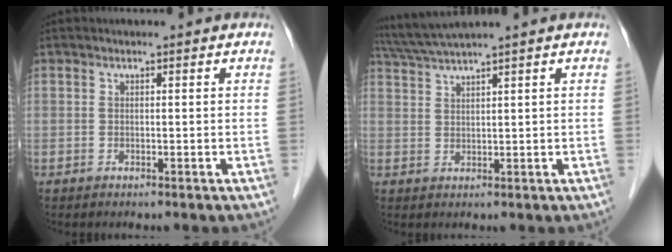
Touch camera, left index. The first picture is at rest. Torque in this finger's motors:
{"motor_torque": [0.28, -0.42, 0.02, 0.06]}